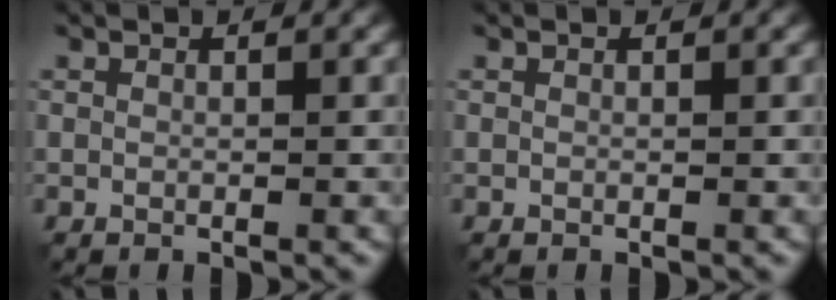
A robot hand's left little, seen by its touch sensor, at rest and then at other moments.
{"total": 0.0}